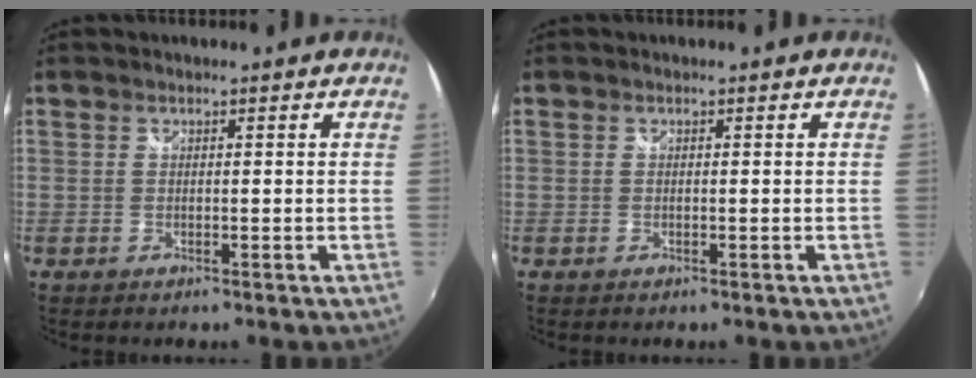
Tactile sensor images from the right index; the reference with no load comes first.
{"total": 0.0}